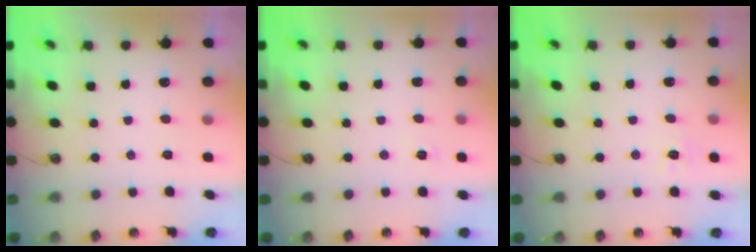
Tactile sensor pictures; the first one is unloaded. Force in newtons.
{"total": 2.2, "press": 2.2, "slide": 0.3}
{"total": 6.7, "press": 6.6, "slide": 0.8}